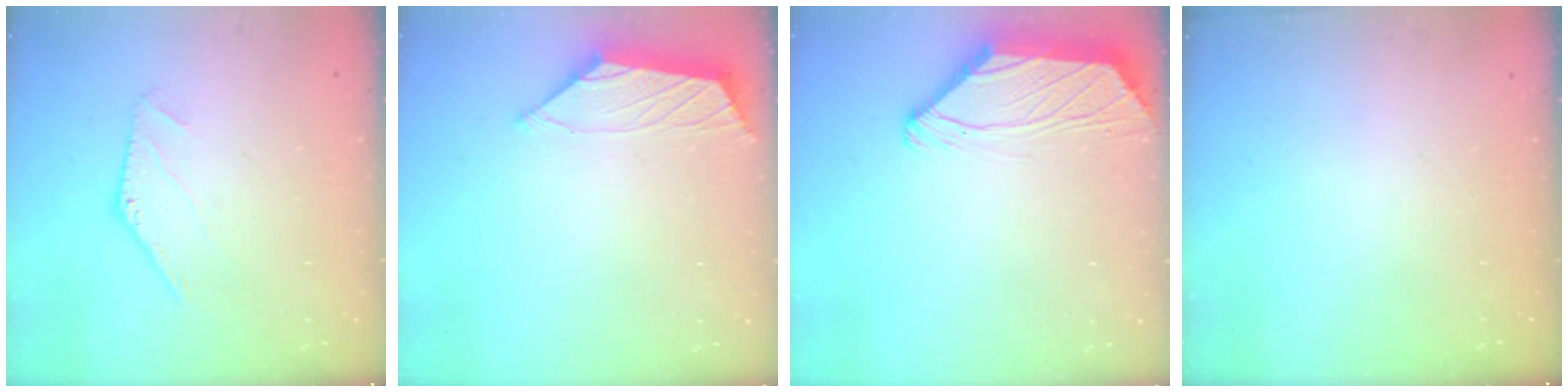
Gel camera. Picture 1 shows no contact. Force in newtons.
{"total": 1.2, "press": 1.2, "slide": 0.2}
{"total": 1.6, "press": 1.5, "slide": 0.6}
{"total": 0.0}